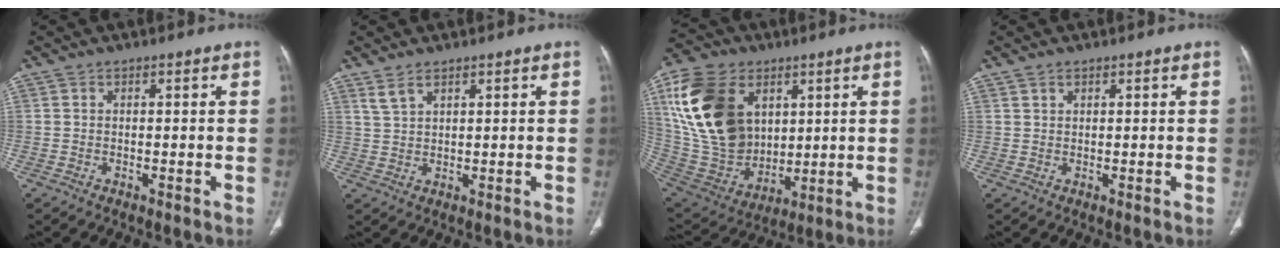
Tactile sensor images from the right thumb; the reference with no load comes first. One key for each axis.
{"total": 2.9, "fx": 2.1, "fy": 1.2, "fz": 1.6, "tx": -0.036, "ty": -0.003, "tz": 0.054}
{"total": 24.0, "fx": 7.2, "fy": 16.9, "fz": 15.4, "tx": -0.292, "ty": -0.018, "tz": 0.147}
{"total": 0.9, "fx": 0.6, "fy": 0.6, "fz": 0.2, "tx": 0.001, "ty": -0.004, "tz": 0.010}